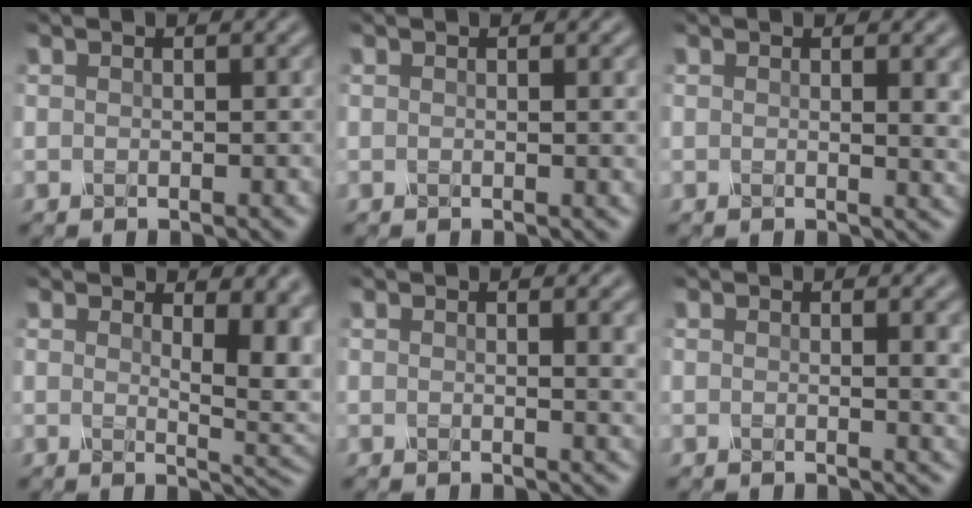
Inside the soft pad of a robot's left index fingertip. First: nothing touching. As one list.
[{"total": 0.6, "force": [0.2, 0.0, 0.6], "torque": [-0.007, -0.004, 0.004]}, {"total": 1.7, "force": [0.6, 0.4, 1.6], "torque": [-0.021, -0.007, 0.011]}, {"total": 6.9, "force": [2.0, 3.2, 5.8], "torque": [-0.057, -0.010, 0.040]}, {"total": 1.6, "force": [0.6, 0.3, 1.4], "torque": [-0.017, -0.005, 0.010]}, {"total": 1.4, "force": [0.4, 0.2, 1.4], "torque": [-0.018, -0.007, 0.008]}]